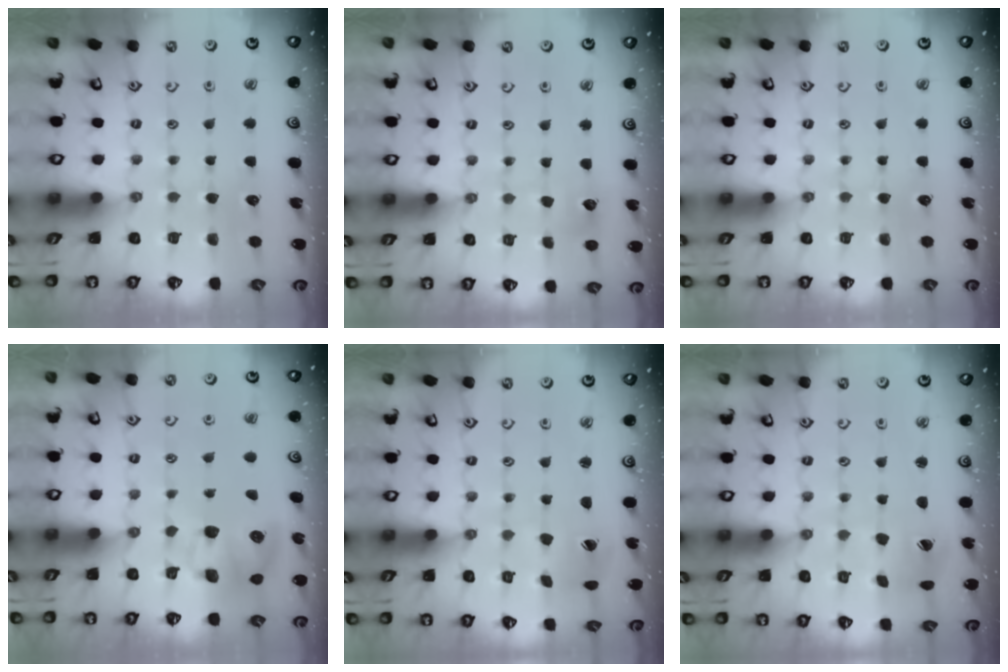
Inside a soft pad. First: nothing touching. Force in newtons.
{"total": 3.5, "press": 3.4, "slide": 0.5}
{"total": 0.0}
{"total": 9.4, "press": 9.3, "slide": 0.8}
{"total": 2.5, "press": 2.5, "slide": 0.4}
{"total": 3.7, "press": 3.7, "slide": 0.5}